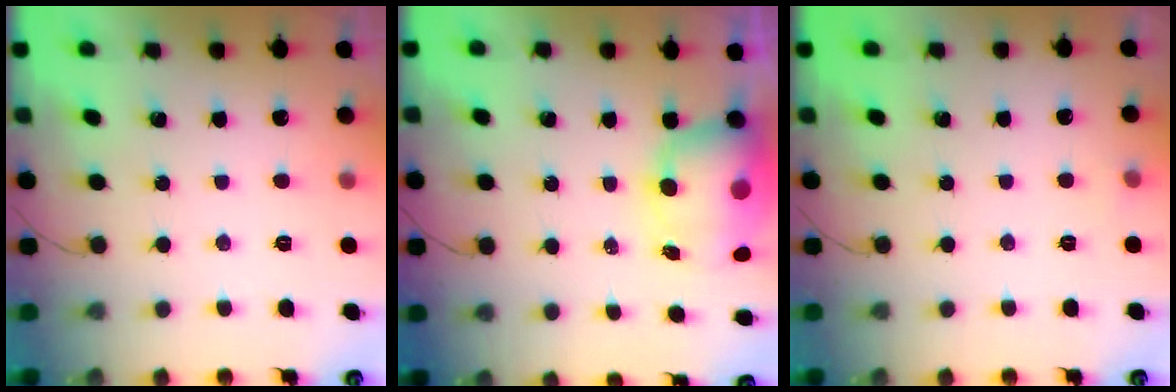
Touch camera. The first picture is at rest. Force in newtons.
{"total": 9.8, "press": 9.4, "slide": 2.6}
{"total": 3.0, "press": 2.8, "slide": 1.3}